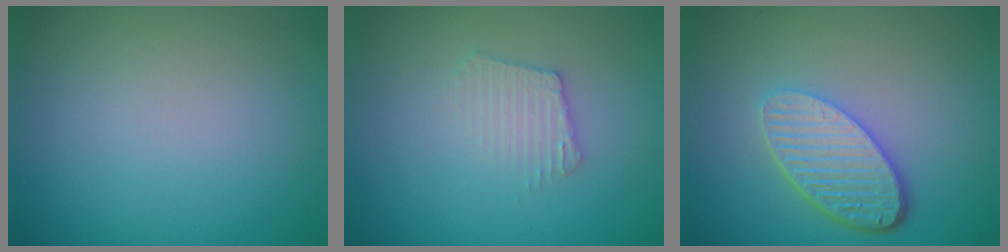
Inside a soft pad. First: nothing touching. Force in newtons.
{"total": 2.1, "press": 2.0, "slide": 0.4}
{"total": 5.3, "press": 3.9, "slide": 3.6}